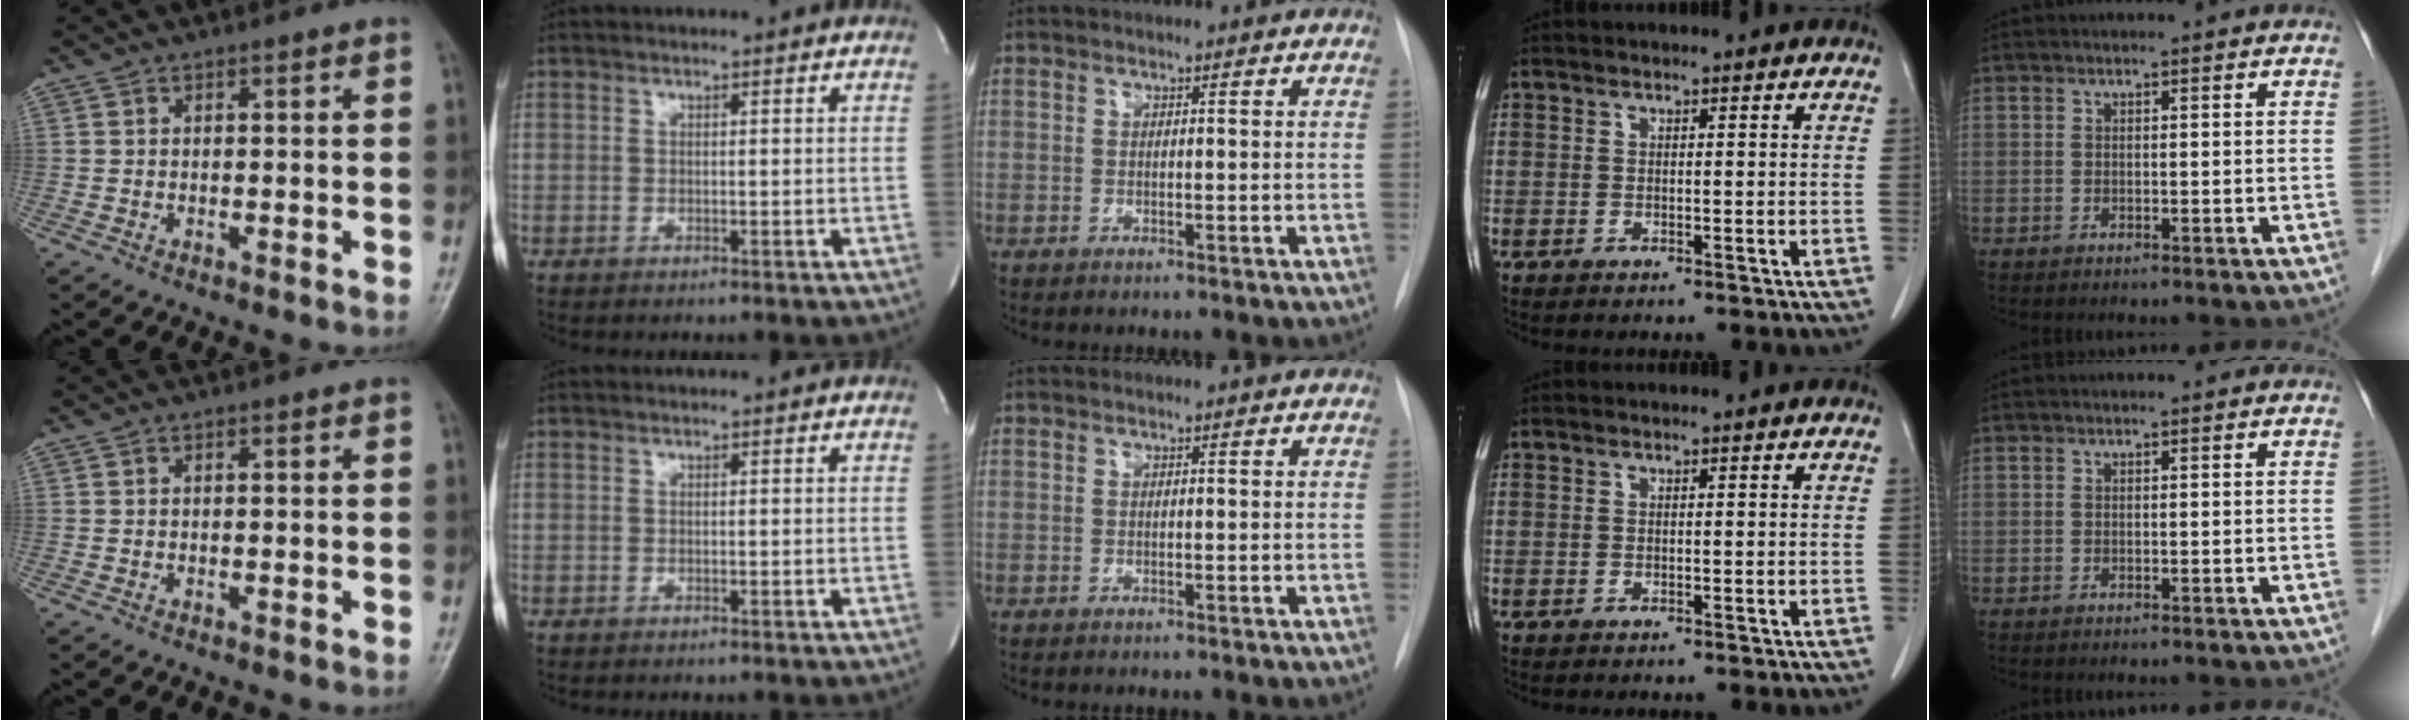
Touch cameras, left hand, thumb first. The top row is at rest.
{}